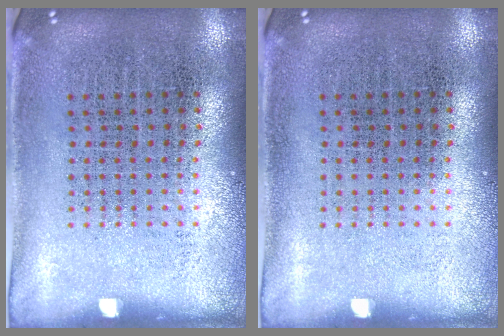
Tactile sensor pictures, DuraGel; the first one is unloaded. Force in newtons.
{"total": 0.0}